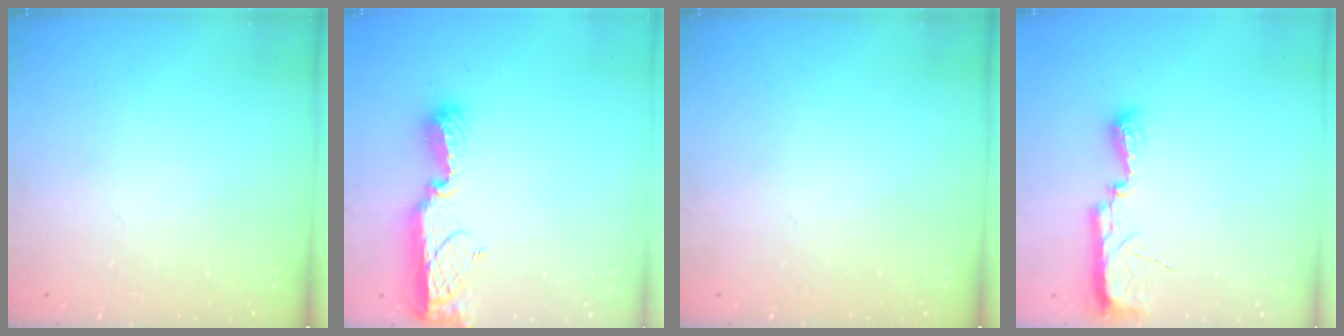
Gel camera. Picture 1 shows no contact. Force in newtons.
{"total": 9.9, "press": 9.9, "slide": 0.8}
{"total": 0.0}
{"total": 7.7, "press": 7.7, "slide": 0.8}